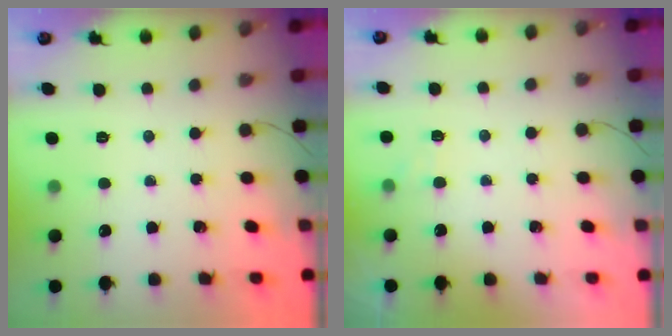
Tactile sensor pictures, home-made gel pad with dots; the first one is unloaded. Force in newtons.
{"total": 4.4, "press": 4.2, "slide": 1.3}